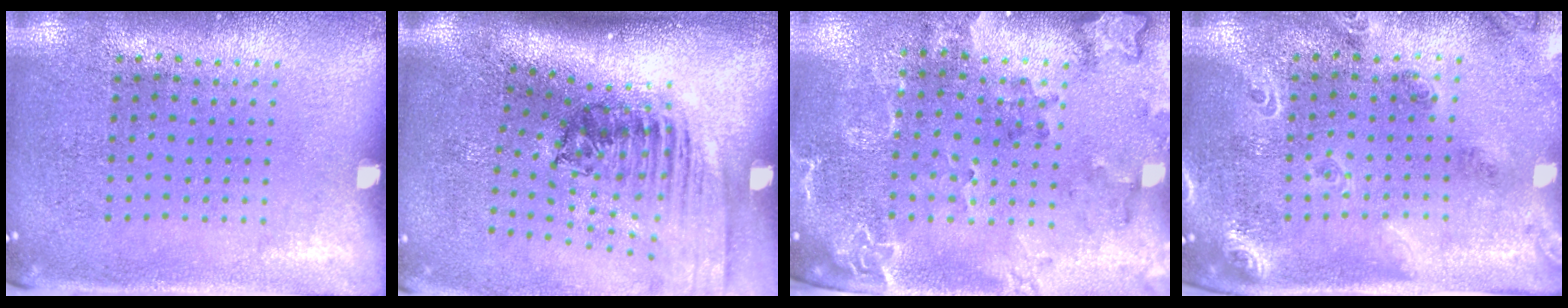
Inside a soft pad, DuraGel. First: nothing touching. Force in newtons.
{"total": 2.5, "press": 1.8, "slide": 1.8}
{"total": 2.2, "press": 1.9, "slide": 1.1}
{"total": 1.8, "press": 1.7, "slide": 0.8}